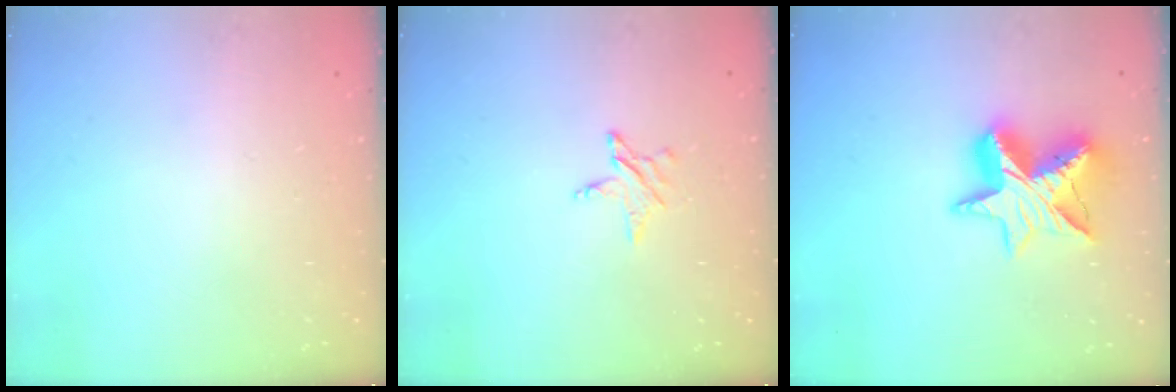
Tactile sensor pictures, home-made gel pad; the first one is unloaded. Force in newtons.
{"total": 2.9, "press": 2.9, "slide": 0.3}
{"total": 13.3, "press": 13.3, "slide": 1.0}